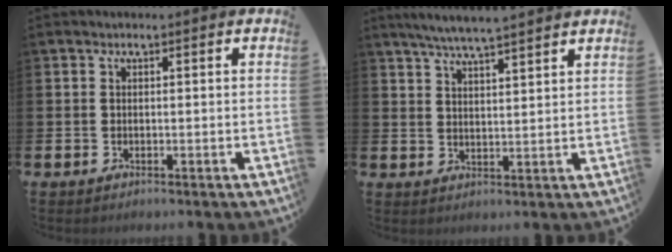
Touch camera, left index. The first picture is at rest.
{"total": 5.3, "force": [5.1, -0.4, 1.5], "torque": [-0.049, -0.018, 0.092]}